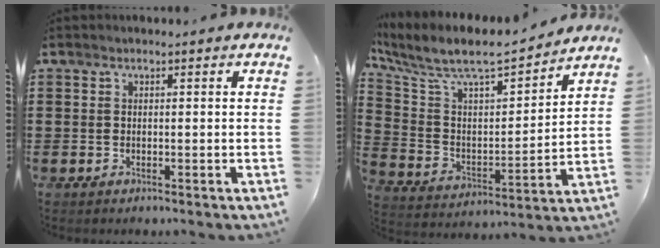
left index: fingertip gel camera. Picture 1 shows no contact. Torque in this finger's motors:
{"motor_torque": [2.14, 0.00, 0.32, 0.21]}